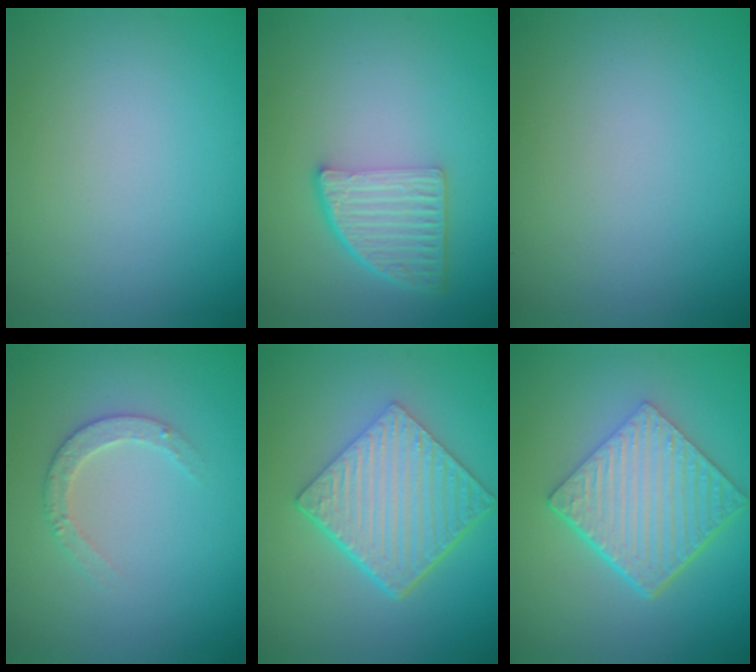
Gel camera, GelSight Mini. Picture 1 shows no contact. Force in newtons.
{"total": 4.7, "press": 3.4, "slide": 3.3}
{"total": 0.0}
{"total": 2.1, "press": 2.1, "slide": 0.3}
{"total": 6.6, "press": 4.7, "slide": 4.6}
{"total": 6.6, "press": 4.7, "slide": 4.7}